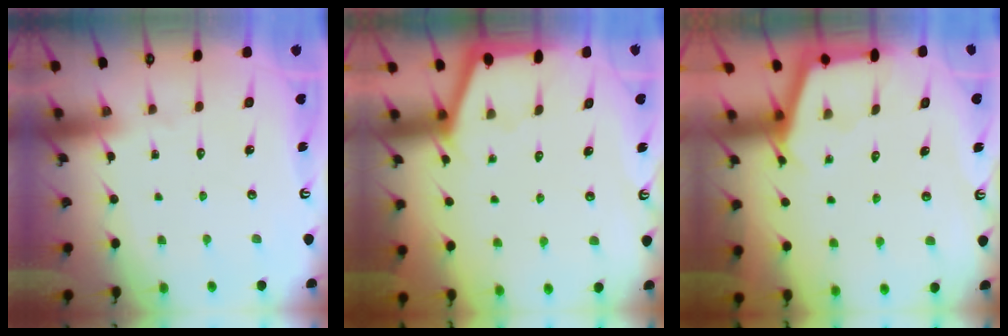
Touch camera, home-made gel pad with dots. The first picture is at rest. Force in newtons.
{"total": 1.8, "press": 1.8, "slide": 0.4}
{"total": 2.3, "press": 2.3, "slide": 0.1}